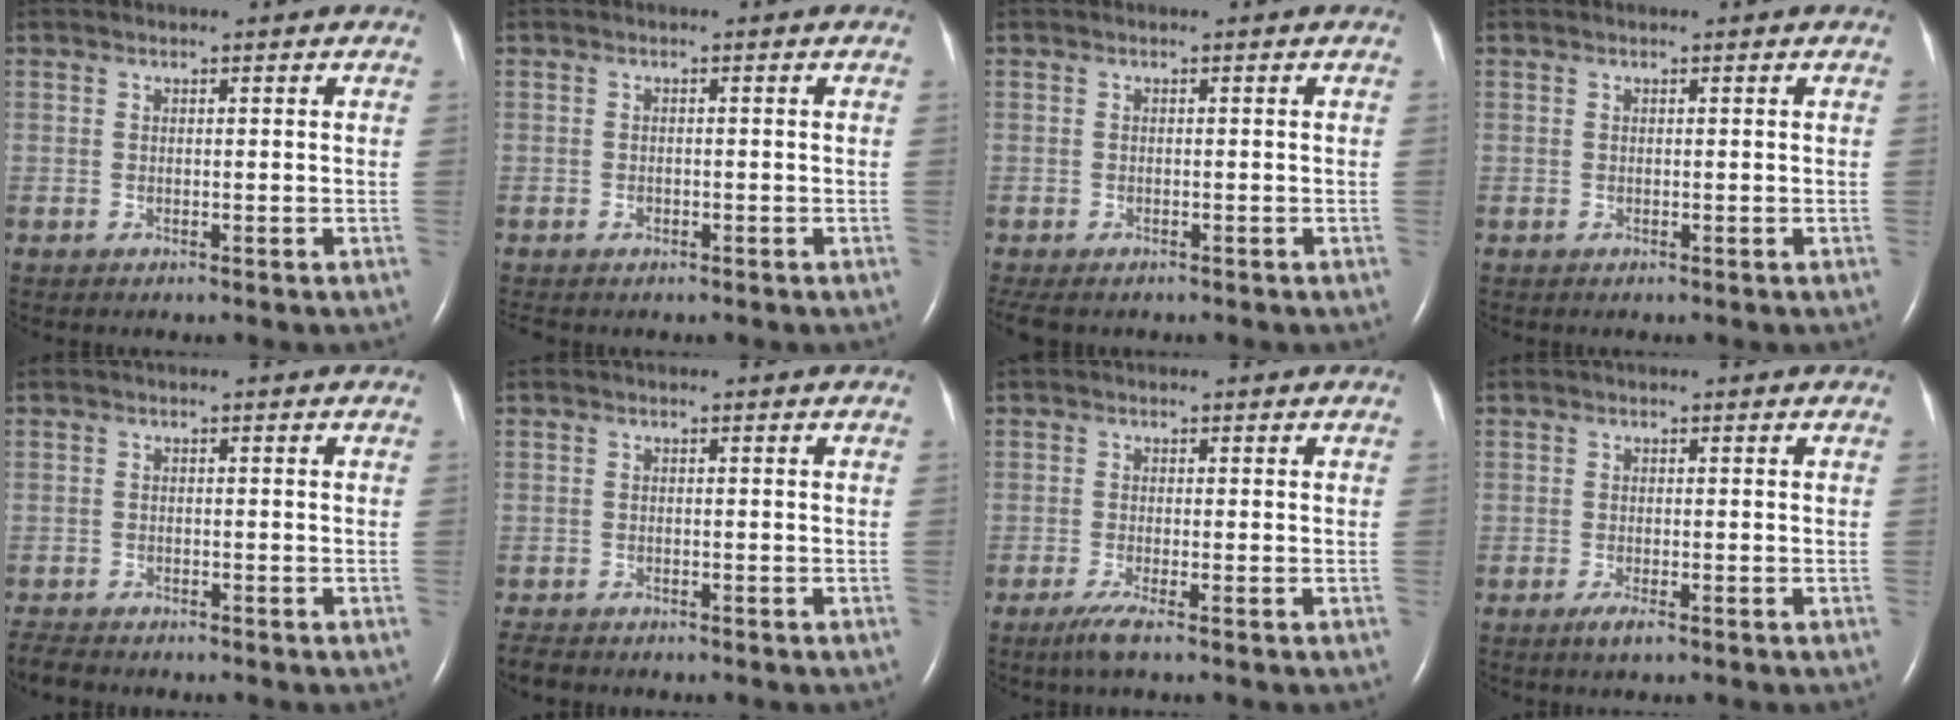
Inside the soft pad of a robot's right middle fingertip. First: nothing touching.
{"total": 1.1, "force": [-0.8, 0.6, 0.4], "torque": [-0.014, 0.000, -0.013]}
{"total": 3.6, "force": [-2.8, 1.5, 1.6], "torque": [-0.028, -0.008, -0.043]}
{"total": 0.0}
{"total": 3.4, "force": [-3.2, 0.7, 0.8], "torque": [-0.016, -0.012, -0.055]}
{"total": 2.7, "force": [-2.4, 0.8, 0.8], "torque": [-0.016, -0.007, -0.037]}
{"total": 2.6, "force": [-1.7, -0.2, 2.0], "torque": [-0.047, -0.011, -0.037]}
{"total": 1.7, "force": [-1.1, 0.2, 1.3], "torque": [-0.032, -0.005, -0.021]}